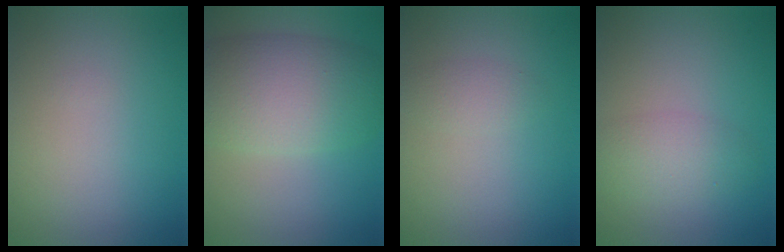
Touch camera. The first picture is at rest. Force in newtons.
{"total": 8.3, "press": 8.3, "slide": 0.2}
{"total": 1.3, "press": 1.3, "slide": 0.1}
{"total": 2.7, "press": 2.7, "slide": 0.2}